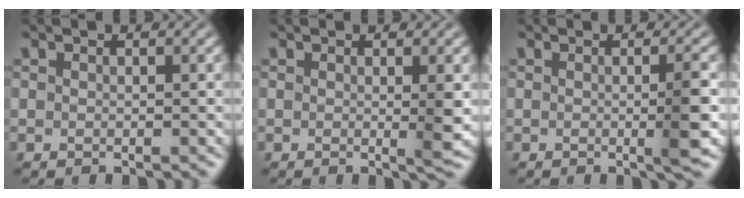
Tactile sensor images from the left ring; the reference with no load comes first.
{"total": 2.0, "force": [0.1, 0.2, 2.0], "torque": [-0.026, -0.008, -0.003]}
{"total": 2.8, "force": [-0.2, 0.4, 2.8], "torque": [-0.039, -0.007, -0.007]}